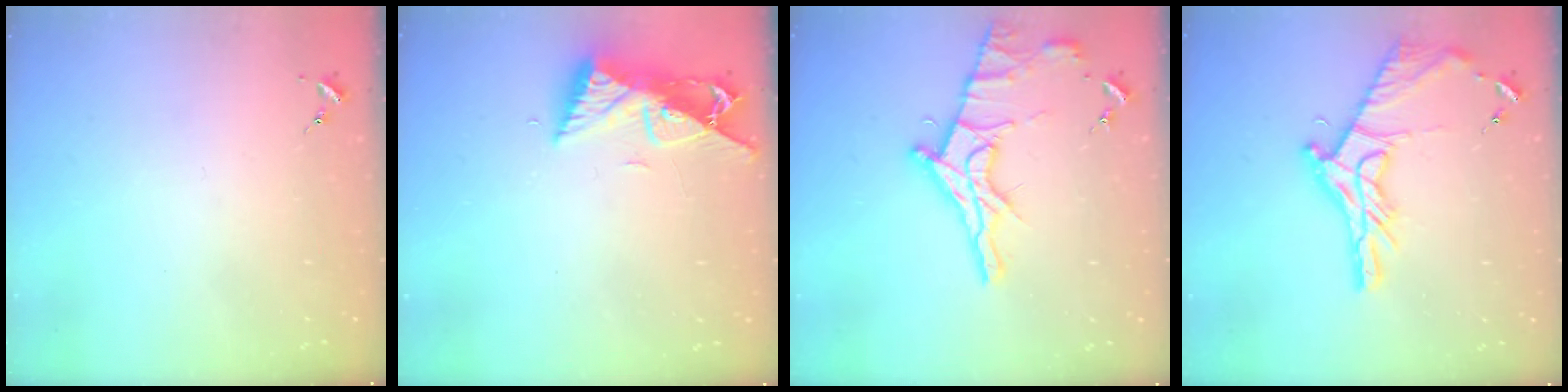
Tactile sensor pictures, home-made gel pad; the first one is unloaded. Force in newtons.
{"total": 9.7, "press": 9.7, "slide": 1.0}
{"total": 16.8, "press": 16.7, "slide": 1.2}
{"total": 18.3, "press": 18.2, "slide": 1.3}